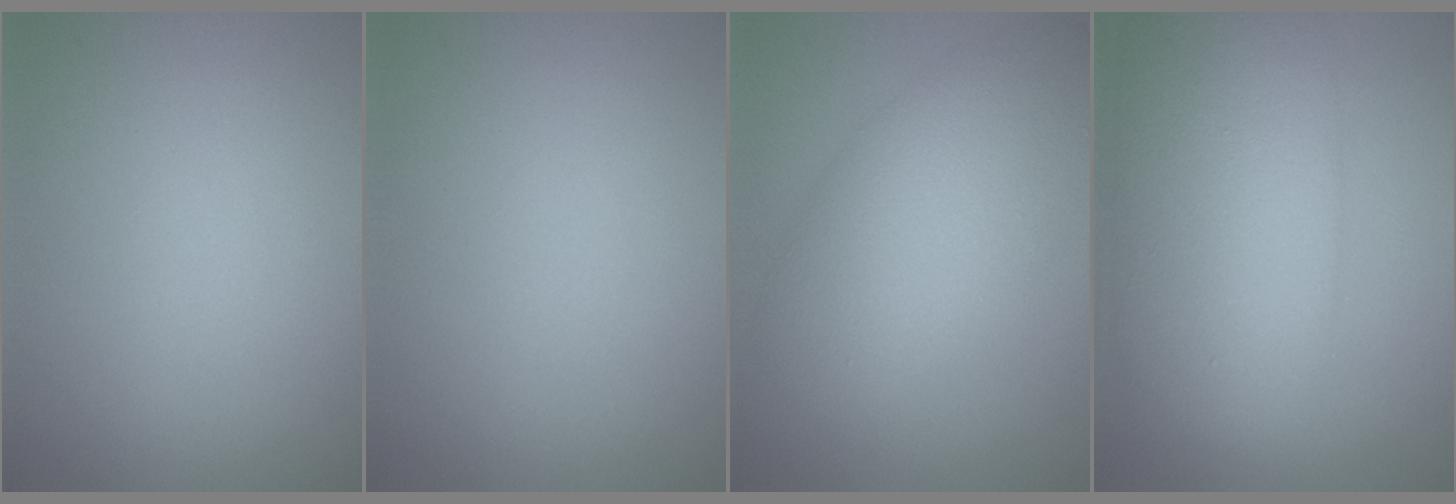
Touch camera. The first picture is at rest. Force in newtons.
{"total": 0.0}
{"total": 7.5, "press": 7.5, "slide": 0.1}
{"total": 11.7, "press": 11.7, "slide": 0.2}